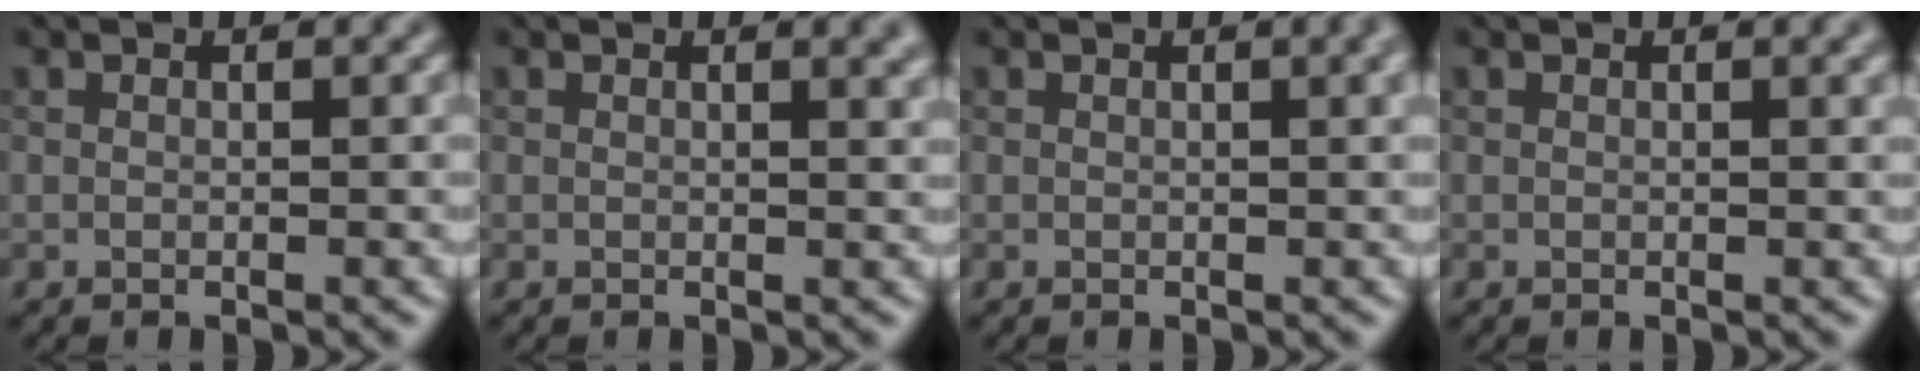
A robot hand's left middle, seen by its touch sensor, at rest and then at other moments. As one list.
[{"total": 2.2, "force": [1.1, 0.9, 1.7], "torque": [-0.010, 0.004, 0.010]}, {"total": 2.8, "force": [1.0, 1.1, 2.4], "torque": [-0.018, 0.005, 0.009]}, {"total": 1.5, "force": [0.6, 0.5, 1.2], "torque": [-0.011, 0.005, 0.005]}]